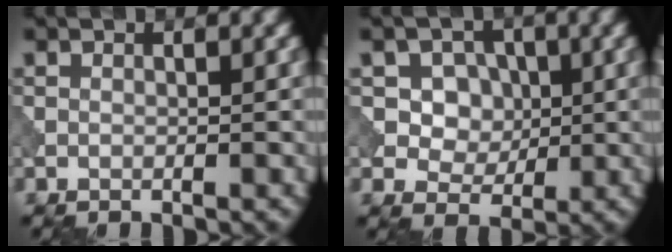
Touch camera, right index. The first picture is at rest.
{"total": 6.3, "force": [1.8, 5.3, 2.9], "torque": [-0.052, 0.006, 0.028]}